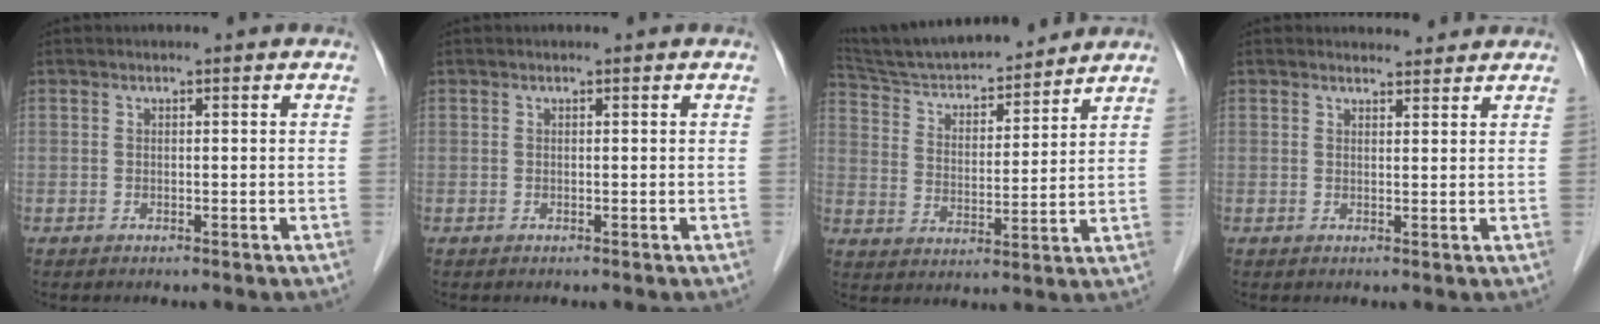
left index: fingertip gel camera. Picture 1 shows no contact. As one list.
[{"total": 0.0}, {"total": 17.4, "force": [16.1, 2.6, 5.9], "torque": [-0.102, 0.016, 0.264]}, {"total": 2.6, "force": [2.6, 0.6, 0.0], "torque": [-0.007, 0.005, 0.033]}]